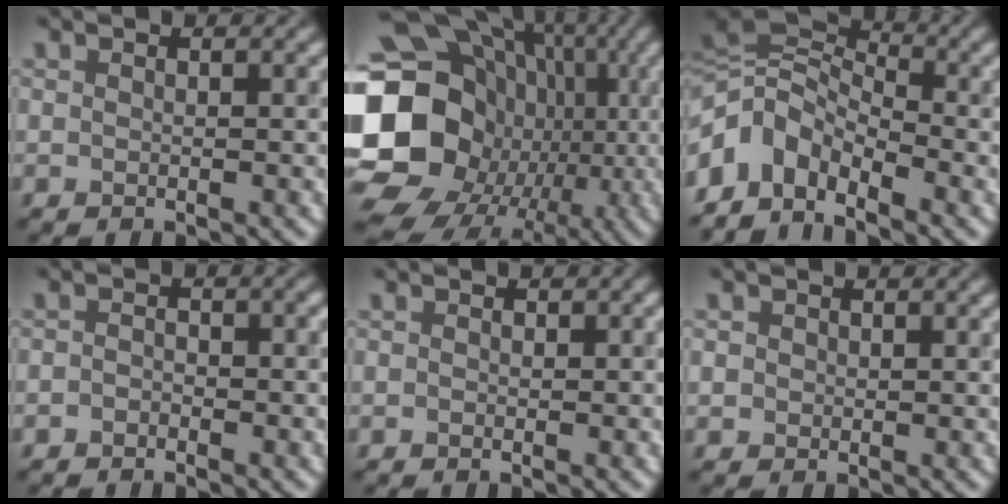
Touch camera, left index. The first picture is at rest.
{"total": 22.0, "force": [-2.9, 19.2, 10.4], "torque": [-0.203, 0.013, -0.088]}
{"total": 6.7, "force": [-3.3, 4.1, 4.1], "torque": [-0.070, 0.011, -0.083]}
{"total": 1.7, "force": [-1.2, 0.9, 0.9], "torque": [-0.016, -0.001, -0.023]}
{"total": 0.9, "force": [-0.3, 0.6, 0.5], "torque": [-0.006, -0.005, -0.007]}
{"total": 1.1, "force": [0.1, 1.0, 0.3], "torque": [0.005, 0.002, -0.003]}